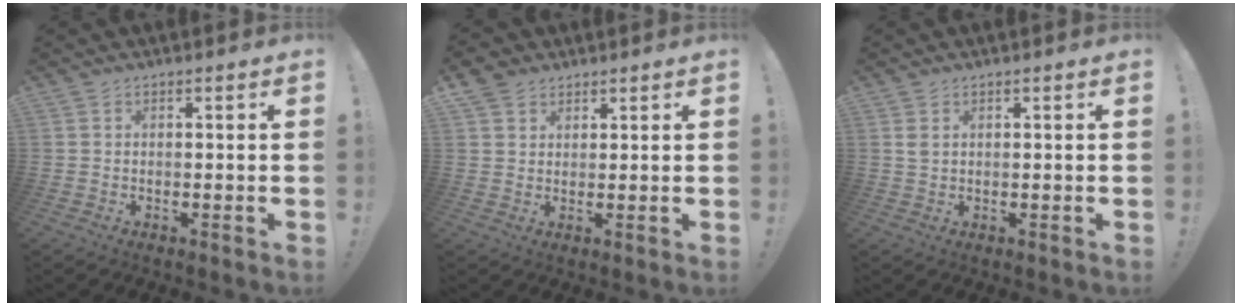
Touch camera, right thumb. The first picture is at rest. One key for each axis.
{"total": 4.4, "fx": 3.0, "fy": 3.0, "fz": 1.1, "tx": -0.019, "ty": -0.013, "tz": 0.059}
{"total": 1.7, "fx": 0.7, "fy": 1.0, "fz": 1.1, "tx": -0.018, "ty": 0.001, "tz": 0.011}